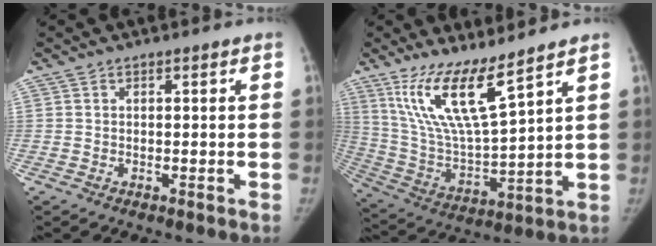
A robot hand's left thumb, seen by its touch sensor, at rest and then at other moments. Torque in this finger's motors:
{"motor_torque": [0.28, 0.12, 1.48, -1.29, 0.44]}